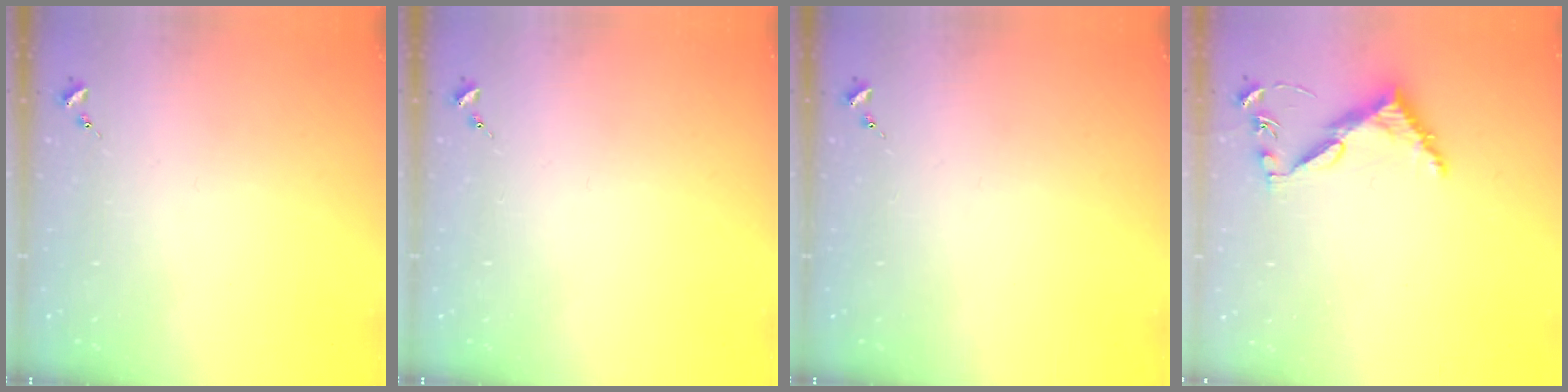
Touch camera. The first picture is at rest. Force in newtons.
{"total": 0.0}
{"total": 0.0}
{"total": 6.2, "press": 6.2, "slide": 0.5}